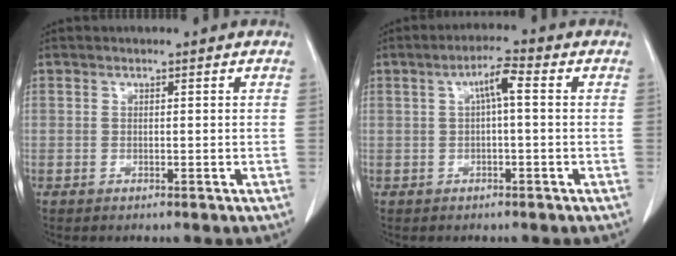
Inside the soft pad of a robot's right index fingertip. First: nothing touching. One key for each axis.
{"total": 3.8, "fx": 0.6, "fy": 0.4, "fz": 3.8, "tx": -0.066, "ty": 0.013, "tz": 0.009}